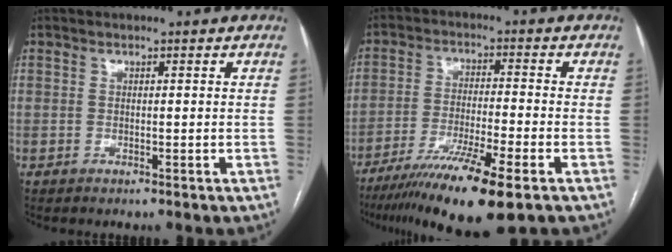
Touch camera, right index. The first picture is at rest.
{"total": 13.5, "force": [-8.7, 0.3, 10.4], "torque": [-0.188, -0.036, -0.149]}